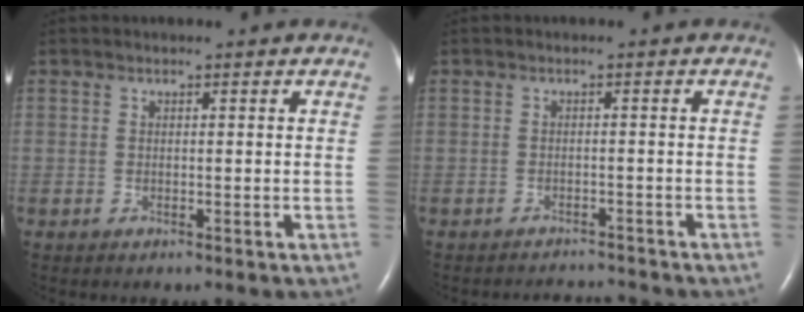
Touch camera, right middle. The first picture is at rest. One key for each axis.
{"total": 3.3, "fx": -3.2, "fy": -0.3, "fz": -0.6, "tx": 0.006, "ty": -0.007, "tz": -0.047}